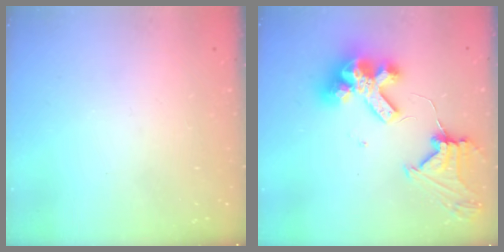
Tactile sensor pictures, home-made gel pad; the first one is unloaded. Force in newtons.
{"total": 15.9, "press": 15.8, "slide": 1.6}